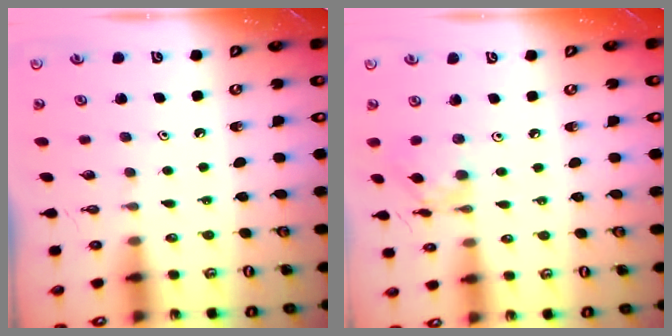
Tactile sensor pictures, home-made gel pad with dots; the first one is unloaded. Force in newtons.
{"total": 9.2, "press": 9.2, "slide": 0.6}